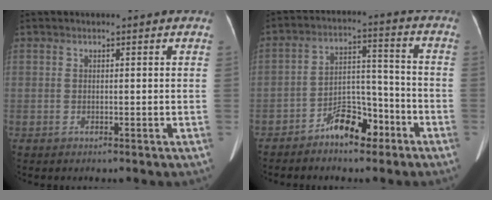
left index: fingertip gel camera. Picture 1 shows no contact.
{"total": 7.7, "force": [-5.2, 3.4, 4.4], "torque": [-0.075, 0.026, -0.089]}